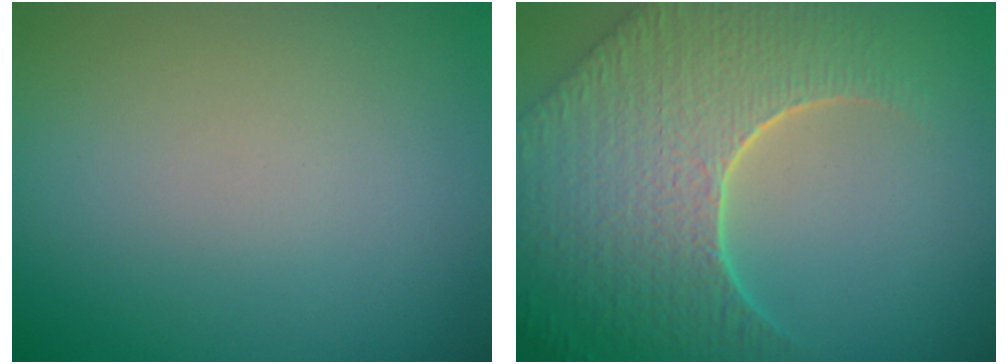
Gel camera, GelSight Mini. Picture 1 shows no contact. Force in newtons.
{"total": 8.7, "press": 6.2, "slide": 6.2}